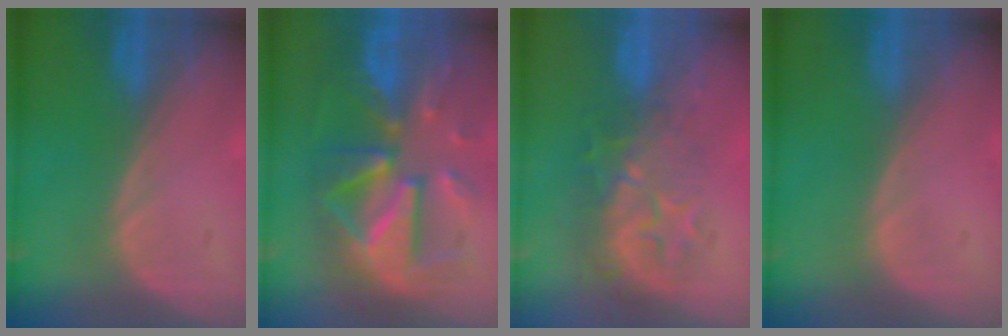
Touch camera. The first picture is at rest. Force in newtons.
{"total": 12.3, "press": 12.3, "slide": 1.2}
{"total": 9.2, "press": 8.1, "slide": 4.5}
{"total": 0.0}